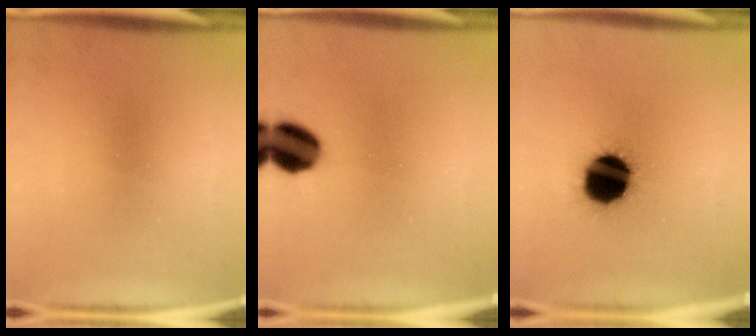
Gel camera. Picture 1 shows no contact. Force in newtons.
{"total": 8.6}
{"total": 17.1}